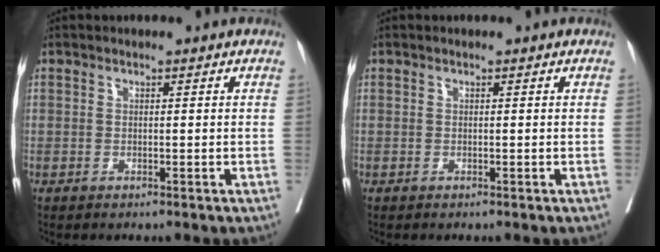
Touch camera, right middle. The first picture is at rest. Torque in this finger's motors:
{"motor_torque": [0.00, 0.02, -0.01, 0.00]}